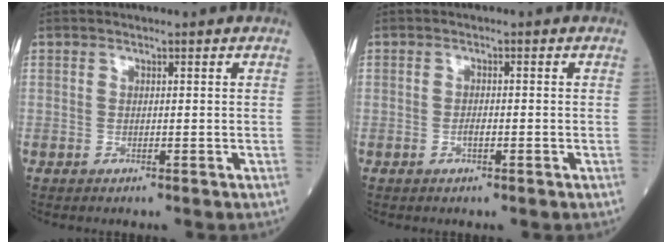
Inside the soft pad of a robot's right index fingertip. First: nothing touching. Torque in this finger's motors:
{"motor_torque": [0.19, 0.04, 0.11, 0.03]}